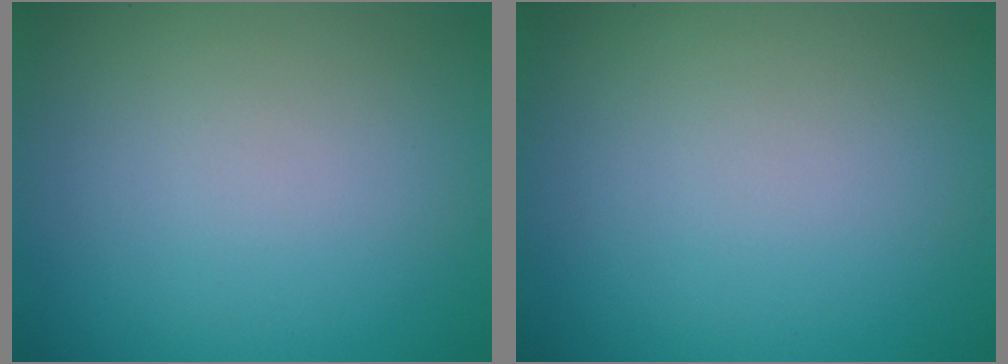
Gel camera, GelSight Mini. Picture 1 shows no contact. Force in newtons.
{"total": 0.0}